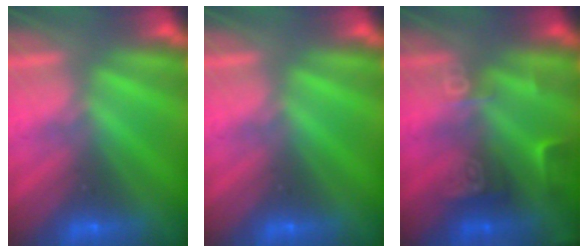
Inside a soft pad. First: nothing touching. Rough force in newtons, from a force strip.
{"total": 0.0}
{"total": 2.5}